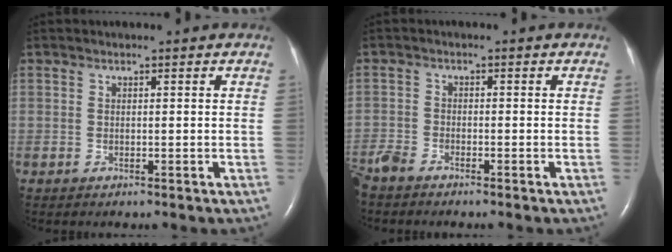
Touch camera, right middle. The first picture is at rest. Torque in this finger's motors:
{"motor_torque": [0.10, -0.09, 0.09, 0.07]}